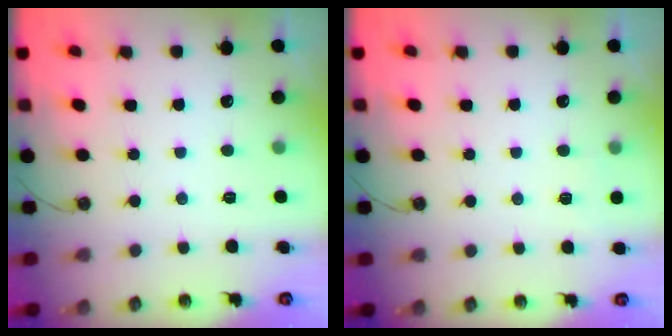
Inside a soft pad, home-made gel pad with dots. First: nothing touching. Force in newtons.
{"total": 2.8, "press": 2.3, "slide": 1.5}